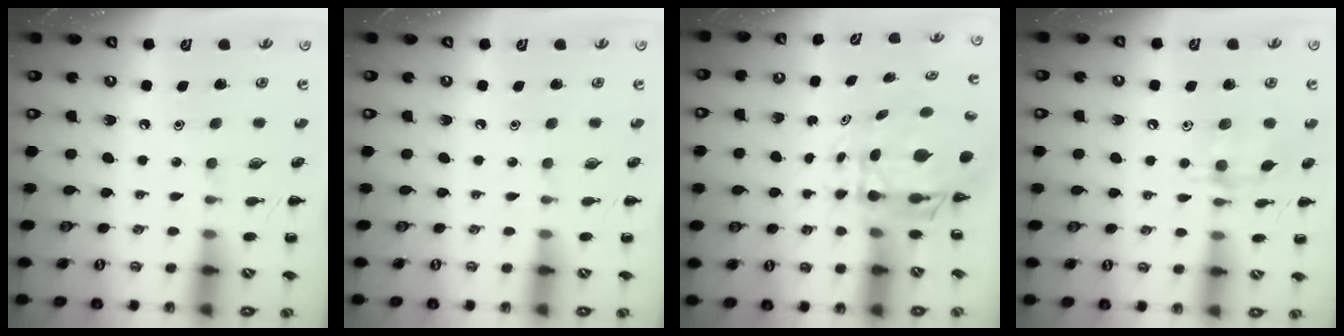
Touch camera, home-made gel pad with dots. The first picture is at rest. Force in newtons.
{"total": 0.0}
{"total": 5.6, "press": 5.2, "slide": 1.9}
{"total": 9.0, "press": 9.0, "slide": 0.6}